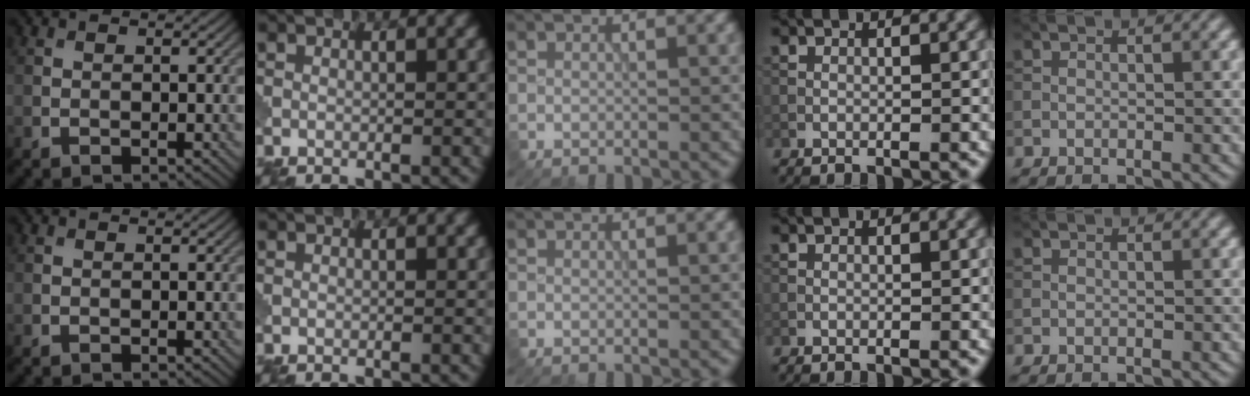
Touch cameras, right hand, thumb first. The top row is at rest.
{}